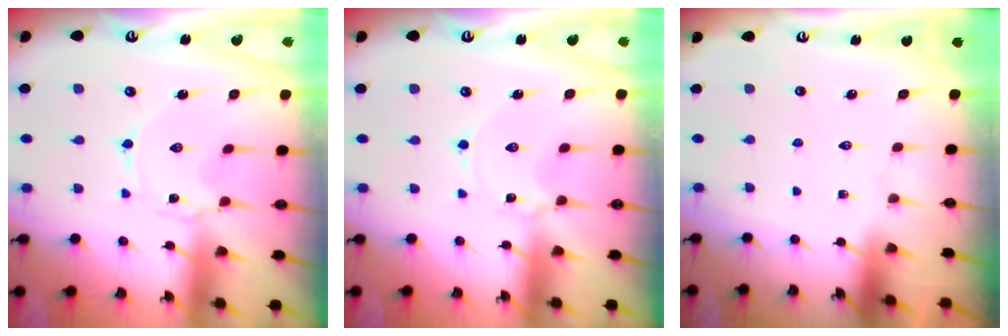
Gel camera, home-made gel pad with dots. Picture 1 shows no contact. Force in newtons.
{"total": 0.9, "press": 0.9, "slide": 0.2}
{"total": 0.0}